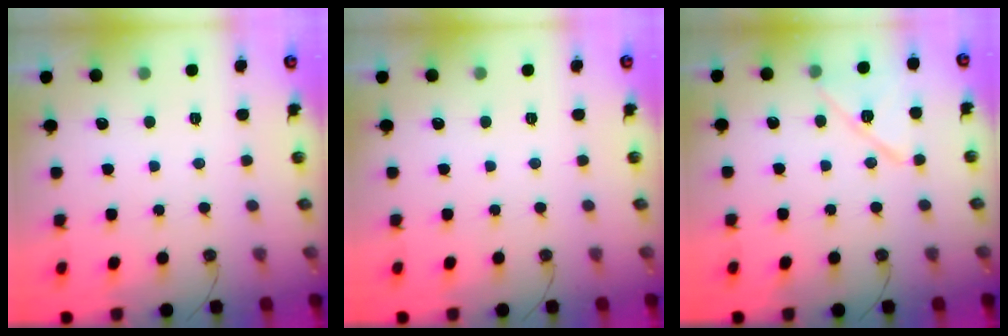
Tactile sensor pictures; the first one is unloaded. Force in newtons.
{"total": 0.0}
{"total": 11.6, "press": 11.5, "slide": 1.5}